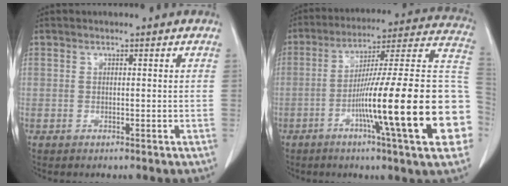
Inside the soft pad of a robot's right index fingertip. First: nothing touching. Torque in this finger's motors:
{"motor_torque": [2.14, 0.00, 0.63, 0.21]}